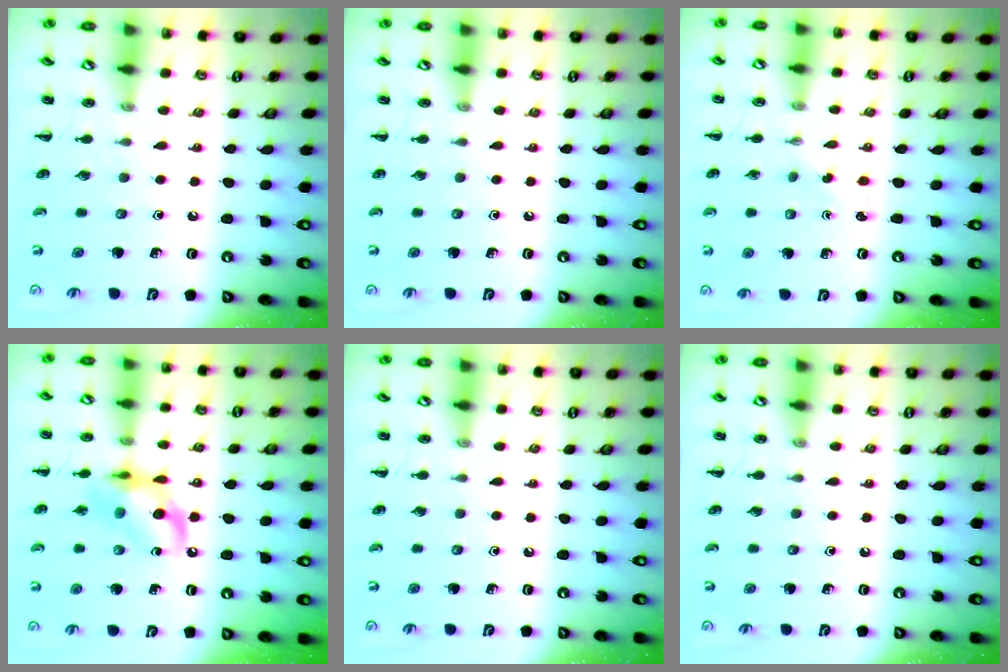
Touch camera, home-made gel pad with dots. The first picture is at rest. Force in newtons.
{"total": 0.0}
{"total": 2.6, "press": 2.5, "slide": 0.8}
{"total": 12.7, "press": 12.4, "slide": 2.8}
{"total": 0.0}
{"total": 0.0}